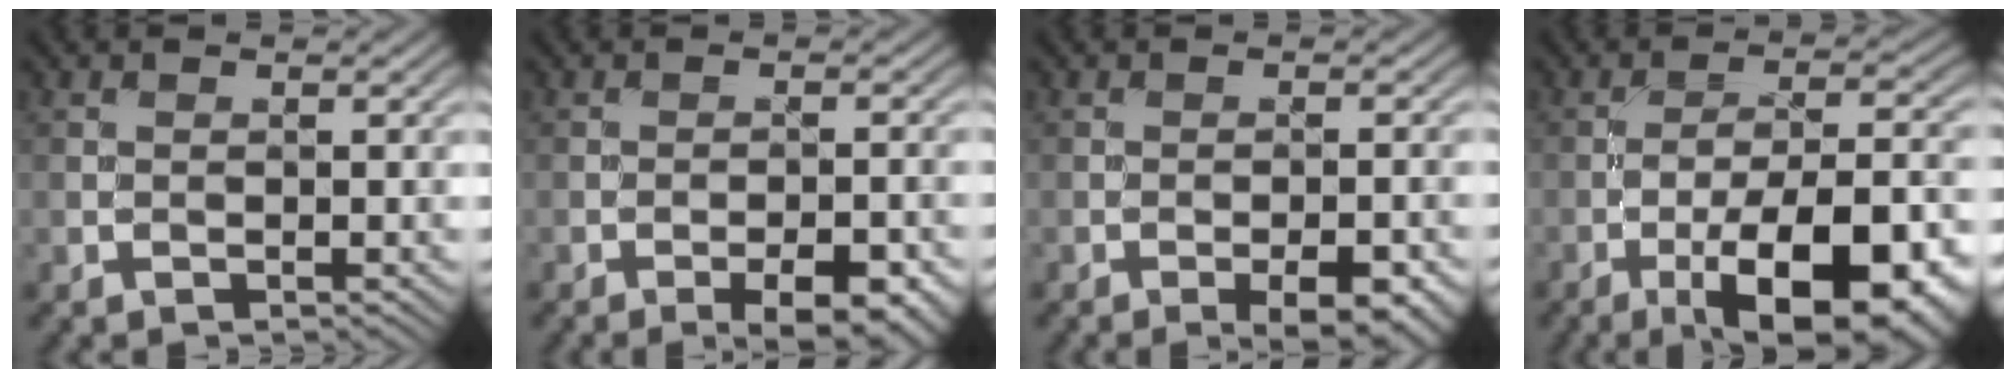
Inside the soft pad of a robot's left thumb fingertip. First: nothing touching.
{"total": 6.5, "force": [-3.8, 2.1, 4.8], "torque": [-0.076, 0.005, -0.044]}
{"total": 5.9, "force": [-3.4, 2.0, 4.5], "torque": [-0.071, 0.004, -0.035]}
{"total": 15.2, "force": [-7.5, 5.1, 12.1], "torque": [-0.172, 0.003, -0.114]}